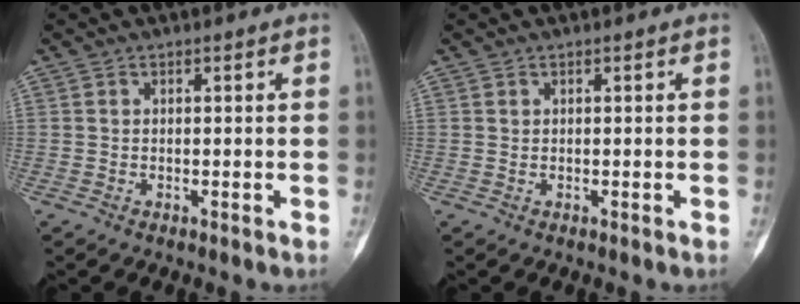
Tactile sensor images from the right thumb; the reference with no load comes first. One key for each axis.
{"total": 0.0}